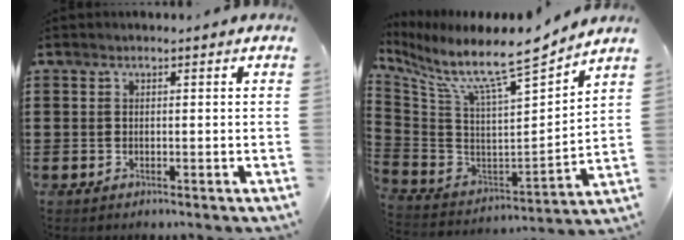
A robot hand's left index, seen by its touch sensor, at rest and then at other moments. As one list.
[{"total": 9.5, "force": [7.8, 0.5, 5.4], "torque": [-0.138, -0.072, 0.123]}]